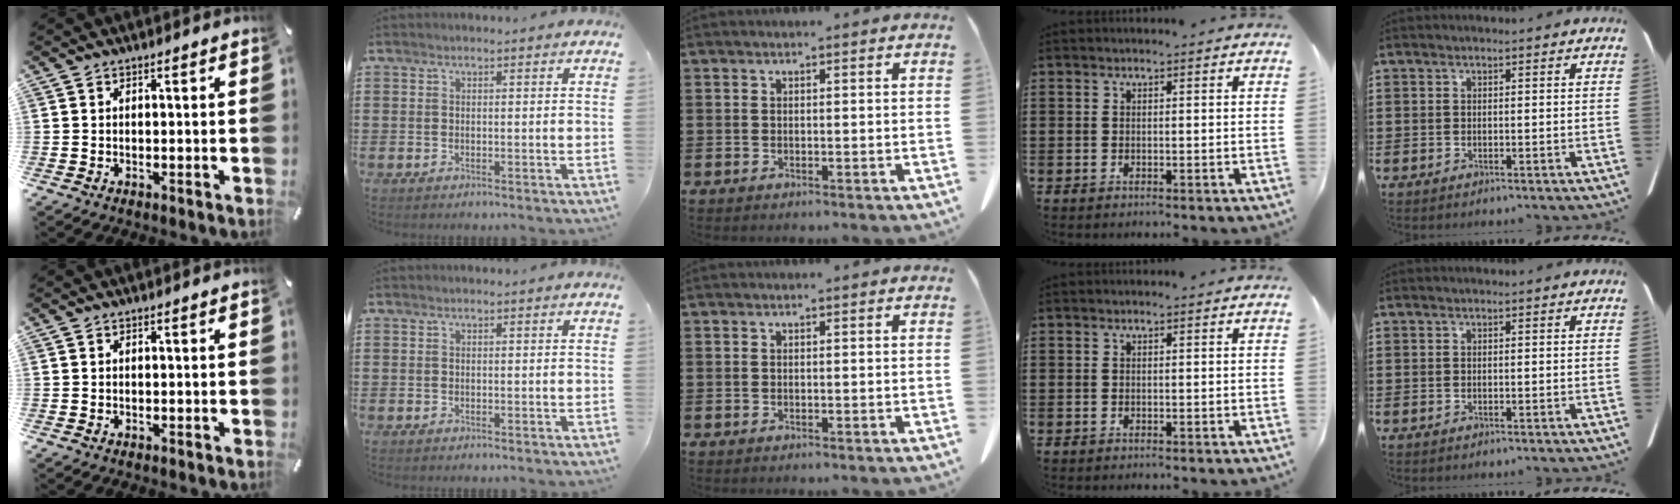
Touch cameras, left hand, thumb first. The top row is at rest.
{}